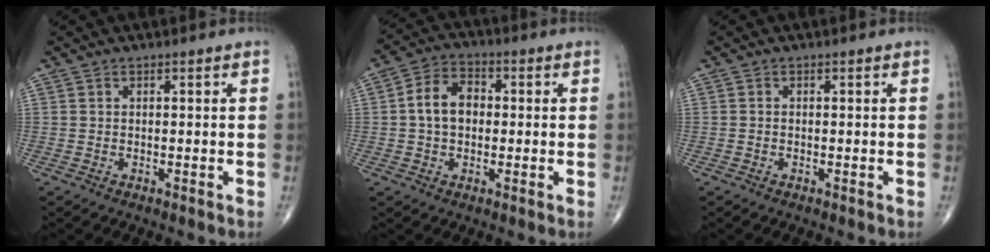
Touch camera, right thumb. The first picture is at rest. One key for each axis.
{"total": 7.8, "fx": 0.2, "fy": 5.6, "fz": 5.4, "tx": -0.083, "ty": 0.022, "tz": -0.006}
{"total": 0.0}